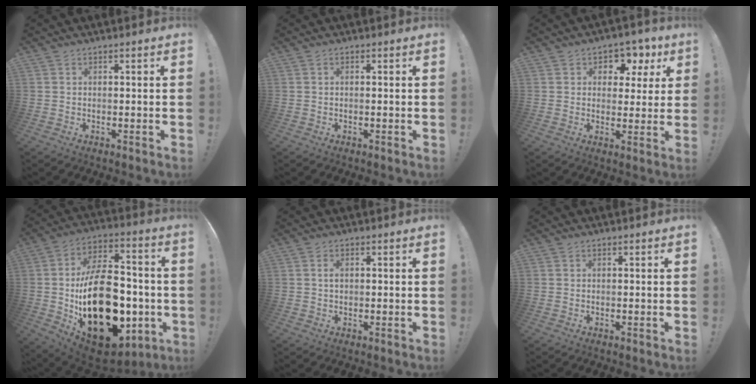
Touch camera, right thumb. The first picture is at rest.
{"total": 0.0}
{"total": 6.4, "force": [3.1, 5.1, 2.2], "torque": [-0.023, -0.022, 0.057]}
{"total": 31.0, "force": [-4.9, 19.0, 24.0], "torque": [-0.423, 0.030, -0.053]}
{"total": 1.4, "force": [0.0, 1.0, 1.0], "torque": [-0.018, 0.003, -0.001]}
{"total": 0.0}